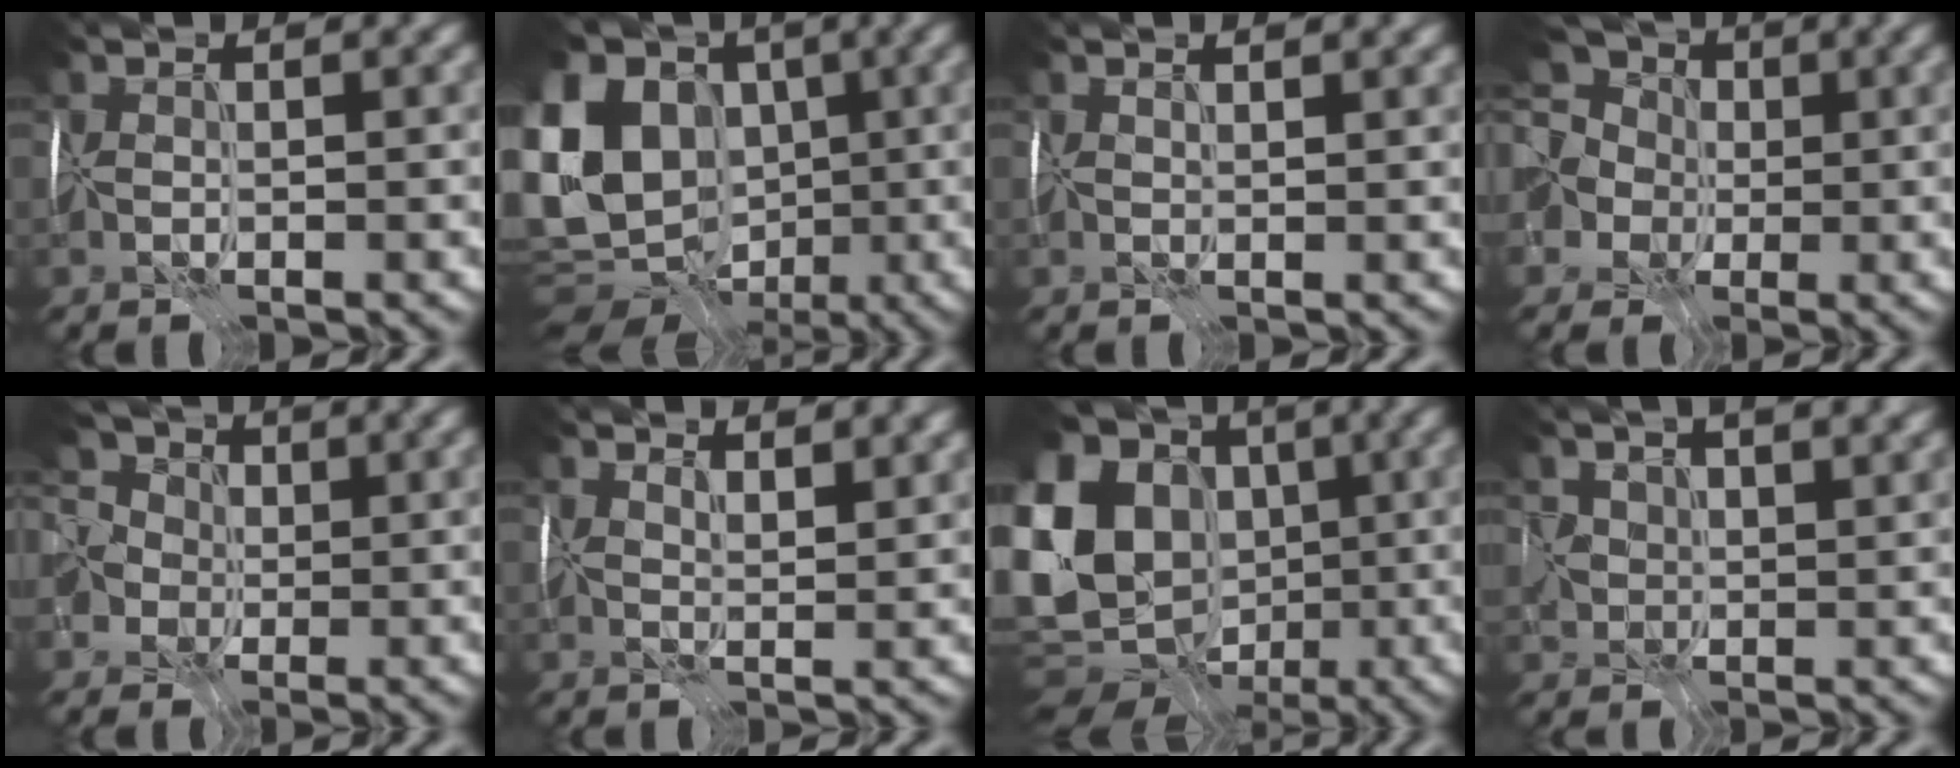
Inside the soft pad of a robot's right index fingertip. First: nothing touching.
{"total": 19.0, "force": [-0.9, 15.3, 11.2], "torque": [-0.244, 0.023, -0.054]}
{"total": 0.9, "force": [0.8, 0.0, 0.3], "torque": [-0.004, -0.003, 0.014]}
{"total": 11.2, "force": [1.4, 8.9, 6.7], "torque": [-0.136, 0.010, -0.023]}
{"total": 9.2, "force": [1.2, 7.0, 5.8], "torque": [-0.120, 0.014, -0.002]}
{"total": 3.1, "force": [2.5, 0.8, 1.7], "torque": [-0.023, -0.001, 0.034]}
{"total": 19.8, "force": [-2.5, 15.8, 11.7], "torque": [-0.239, 0.003, -0.079]}
{"total": 7.8, "force": [3.8, 4.6, 5.0], "torque": [-0.090, 0.012, 0.071]}